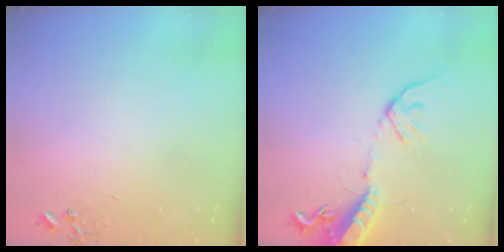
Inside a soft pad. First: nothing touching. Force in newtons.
{"total": 16.2, "press": 15.8, "slide": 3.6}